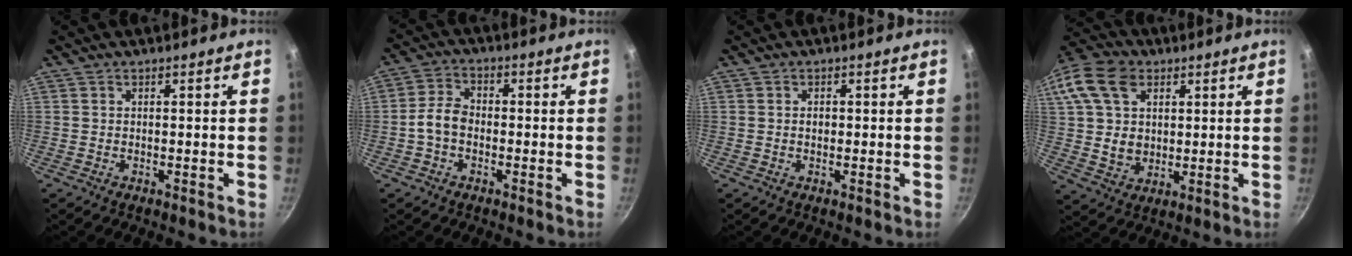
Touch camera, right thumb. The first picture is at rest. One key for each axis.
{"total": 5.1, "fx": -1.3, "fy": 3.6, "fz": 3.4, "tx": -0.057, "ty": 0.027, "tz": -0.035}
{"total": 1.3, "fx": 0.0, "fy": 1.0, "fz": 0.8, "tx": -0.010, "ty": 0.004, "tz": -0.001}
{"total": 18.2, "fx": 6.2, "fy": 13.6, "fz": 10.5, "tx": -0.210, "ty": 0.011, "tz": 0.113}